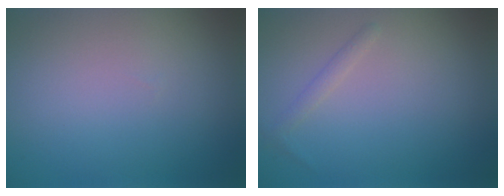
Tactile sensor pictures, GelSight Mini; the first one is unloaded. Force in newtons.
{"total": 0.9, "press": 0.9, "slide": 0.1}